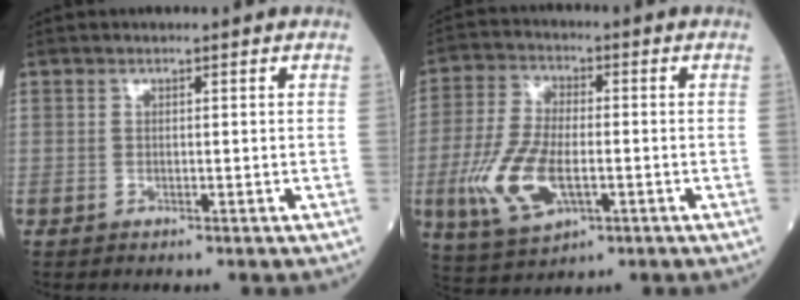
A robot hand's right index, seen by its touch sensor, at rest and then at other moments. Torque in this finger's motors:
{"motor_torque": [0.94, -0.29, 0.44, 0.21]}